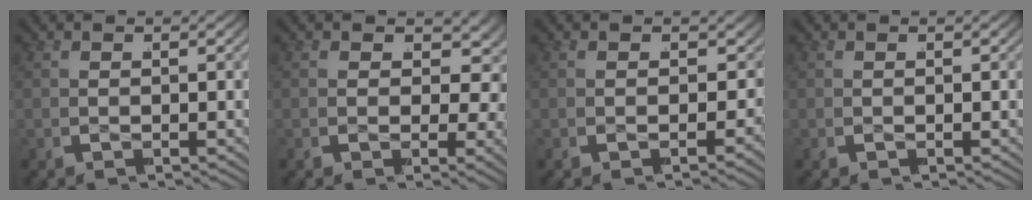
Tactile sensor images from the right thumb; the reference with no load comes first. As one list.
[{"total": 5.9, "force": [-0.5, 3.4, 4.7], "torque": [-0.068, -0.015, 0.001]}, {"total": 7.2, "force": [-0.8, 5.1, 5.1], "torque": [-0.066, -0.012, -0.006]}, {"total": 0.0}]